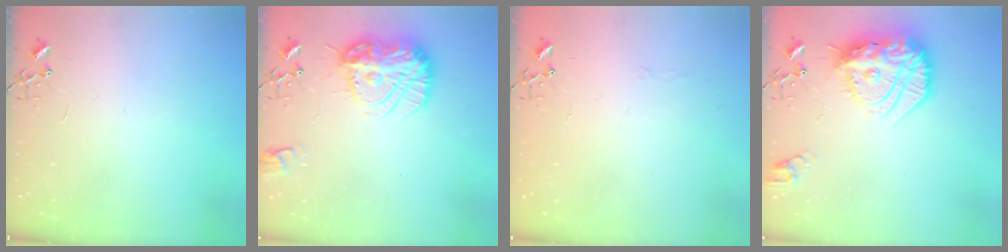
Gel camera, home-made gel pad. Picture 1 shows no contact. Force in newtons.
{"total": 15.4, "press": 15.4, "slide": 1.3}
{"total": 2.8, "press": 2.8, "slide": 0.5}
{"total": 22.8, "press": 22.7, "slide": 2.0}